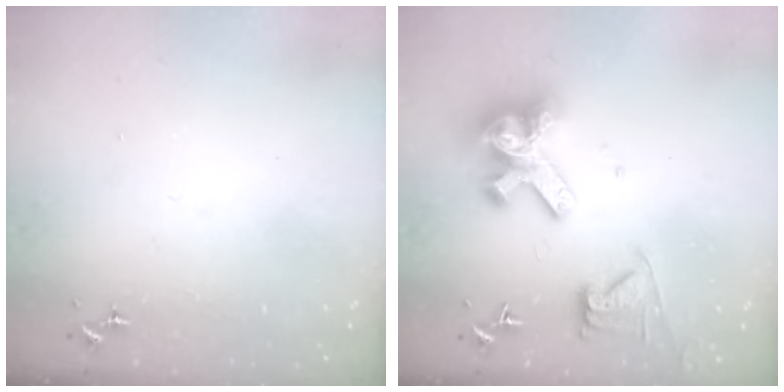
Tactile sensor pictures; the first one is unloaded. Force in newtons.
{"total": 15.4, "press": 15.3, "slide": 1.8}